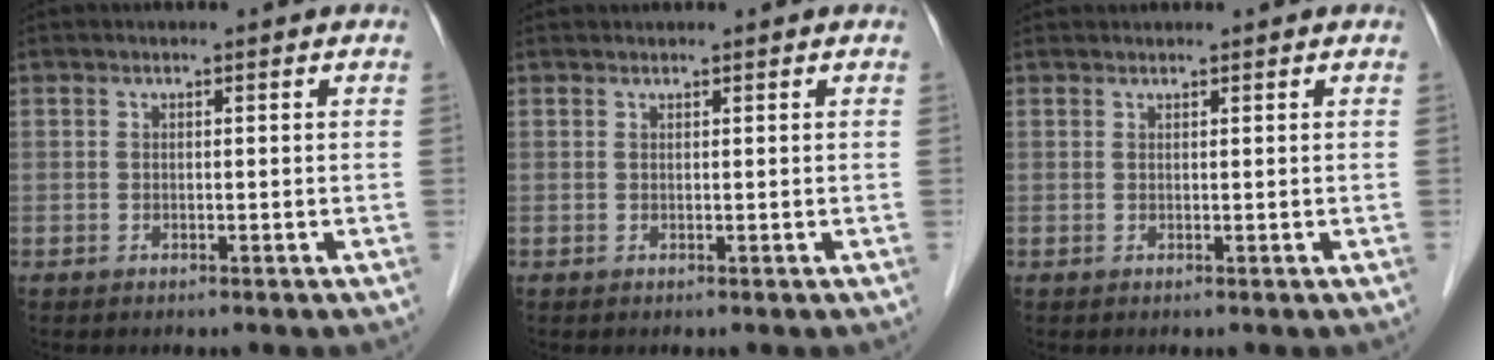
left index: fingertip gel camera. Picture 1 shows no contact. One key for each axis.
{"total": 0.8, "fx": 0.7, "fy": 0.3, "fz": 0.0, "tx": 0.006, "ty": 0.008, "tz": 0.014}
{"total": 1.1, "fx": 1.0, "fy": 0.4, "fz": 0.1, "tx": 0.007, "ty": 0.012, "tz": 0.018}